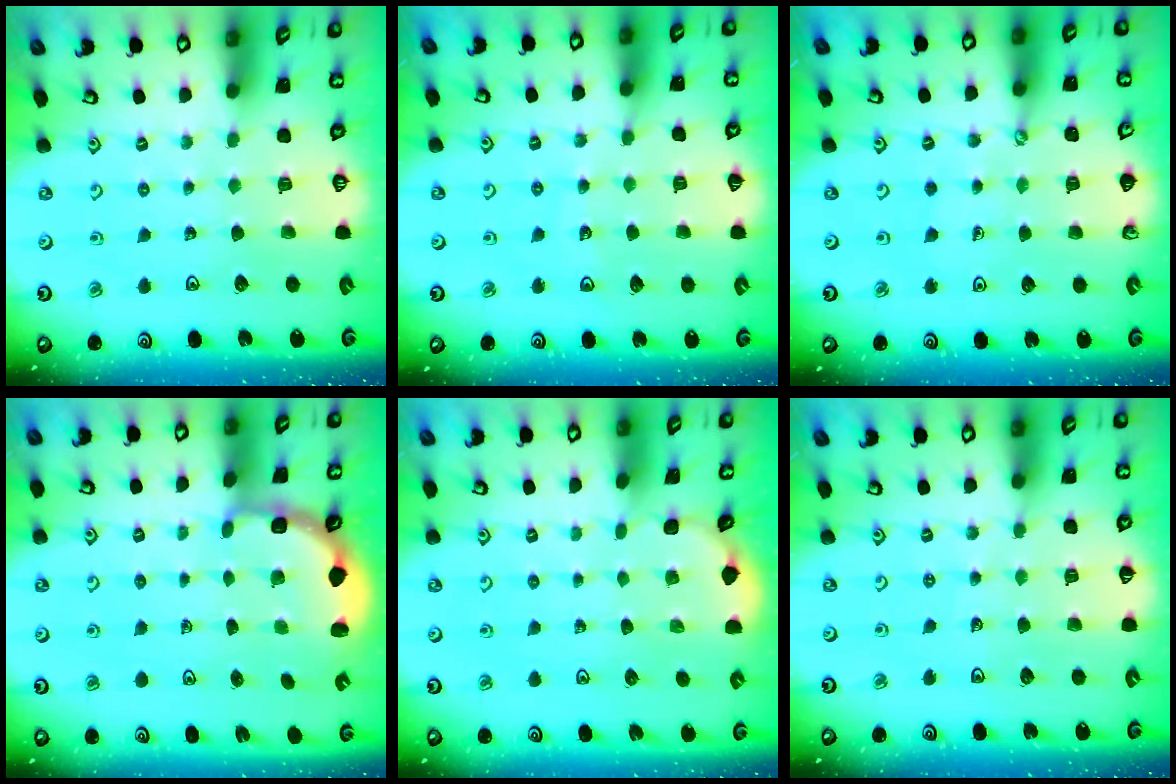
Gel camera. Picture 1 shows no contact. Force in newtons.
{"total": 7.8, "press": 7.5, "slide": 1.9}
{"total": 0.7, "press": 0.7, "slide": 0.0}
{"total": 3.0, "press": 2.6, "slide": 1.5}
{"total": 1.3, "press": 1.3, "slide": 0.1}
{"total": 3.8, "press": 3.3, "slide": 1.9}